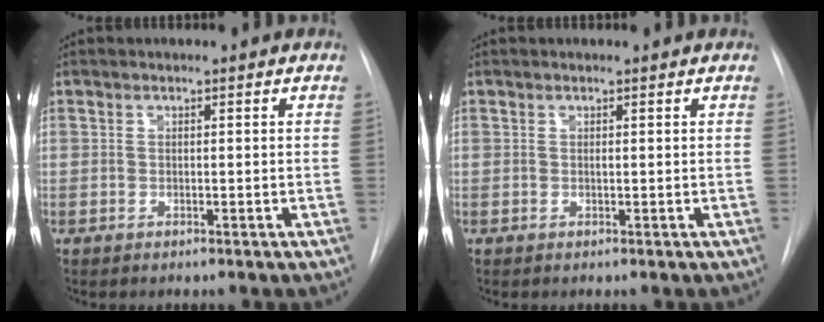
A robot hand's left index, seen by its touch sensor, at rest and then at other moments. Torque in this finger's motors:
{"motor_torque": [0.25, -0.29, -0.01, 0.00]}